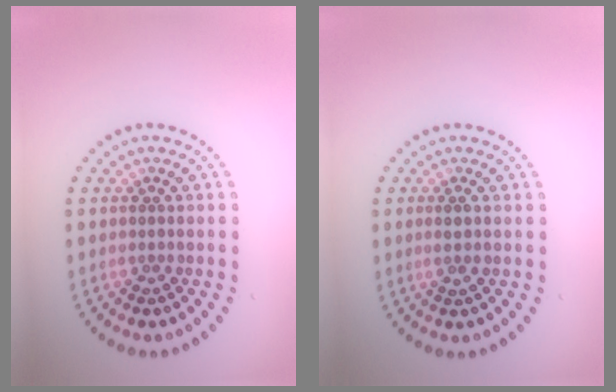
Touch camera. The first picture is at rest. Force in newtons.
{"total": 0.8, "press": 0.6, "slide": 0.5}